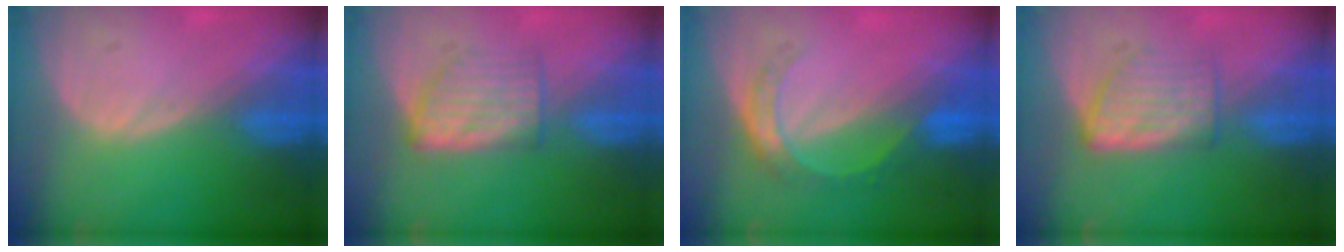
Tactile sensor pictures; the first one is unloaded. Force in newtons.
{"total": 5.6, "press": 5.3, "slide": 1.9}
{"total": 5.4, "press": 4.7, "slide": 2.6}
{"total": 5.9, "press": 5.3, "slide": 2.6}